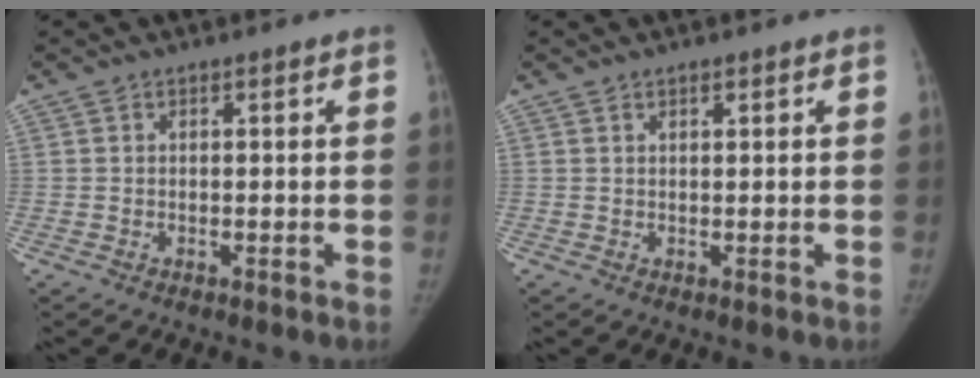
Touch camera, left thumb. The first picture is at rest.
{"total": 0.8, "force": [0.6, 0.3, 0.5], "torque": [-0.006, -0.003, 0.011]}